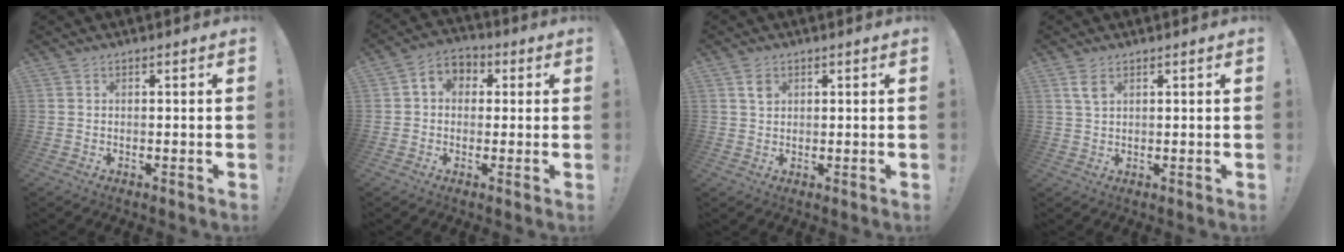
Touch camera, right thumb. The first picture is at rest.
{"total": 6.1, "force": [0.3, 5.2, 3.1], "torque": [-0.044, 0.009, 0.010]}
{"total": 3.4, "force": [1.6, 2.8, 1.1], "torque": [0.000, -0.008, 0.027]}
{"total": 3.8, "force": [2.0, 1.8, 2.7], "torque": [-0.045, -0.005, 0.035]}